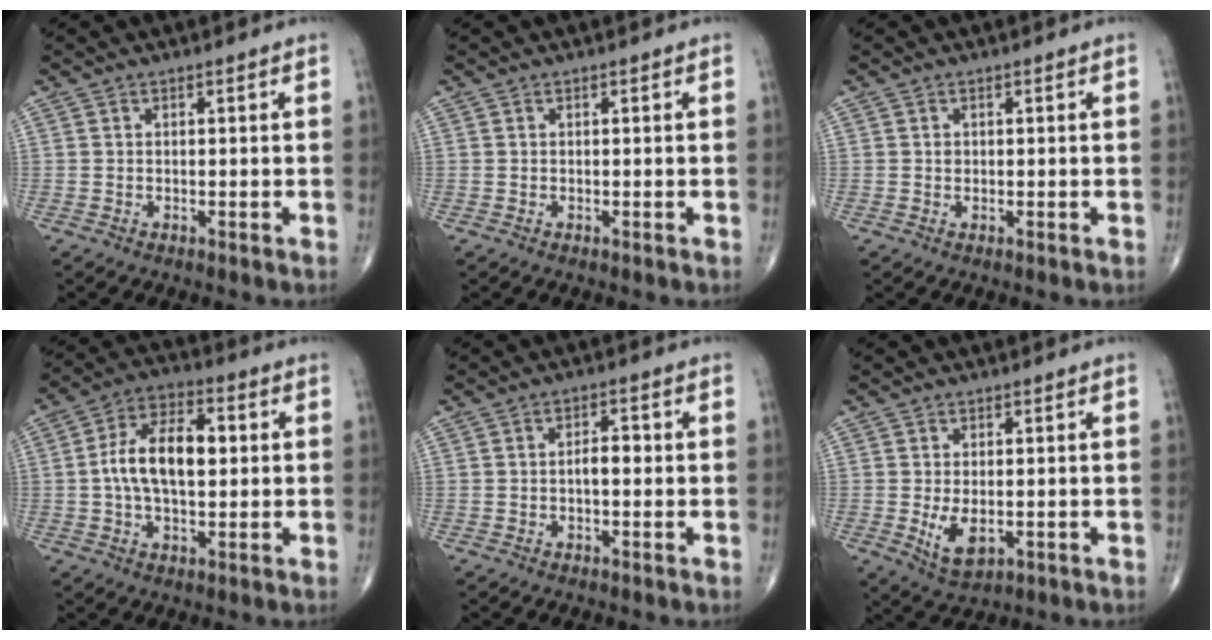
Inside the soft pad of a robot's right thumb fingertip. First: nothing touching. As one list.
[{"total": 0.0}, {"total": 0.7, "force": [0.1, 0.6, 0.3], "torque": [-0.002, 0.001, 0.002]}, {"total": 12.7, "force": [0.8, 6.8, 10.7], "torque": [-0.186, 0.021, 0.007]}, {"total": 3.1, "force": [-0.3, 1.5, 2.6], "torque": [-0.037, 0.008, -0.009]}, {"total": 5.6, "force": [-0.9, 3.1, 4.6], "torque": [-0.080, -0.014, -0.005]}]